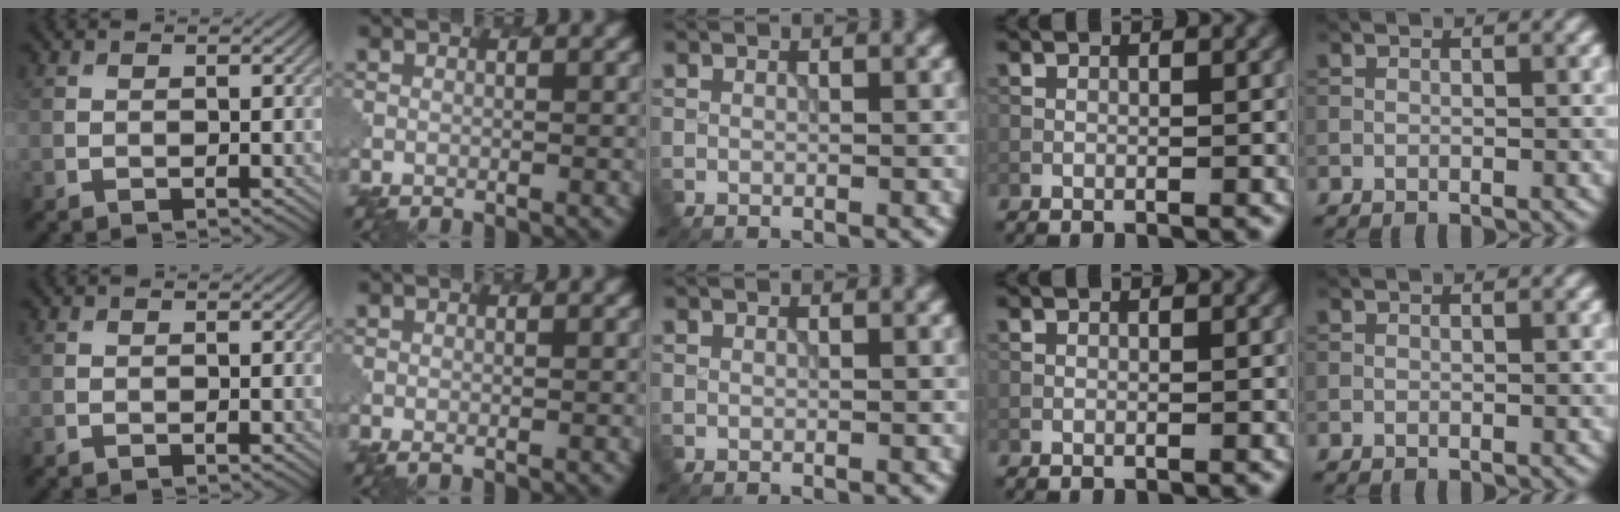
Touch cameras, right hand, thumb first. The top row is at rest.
{"index": {"total": 0.7, "force": [-0.3, 0.2, 0.6], "torque": [-0.010, -0.001, -0.005]}}